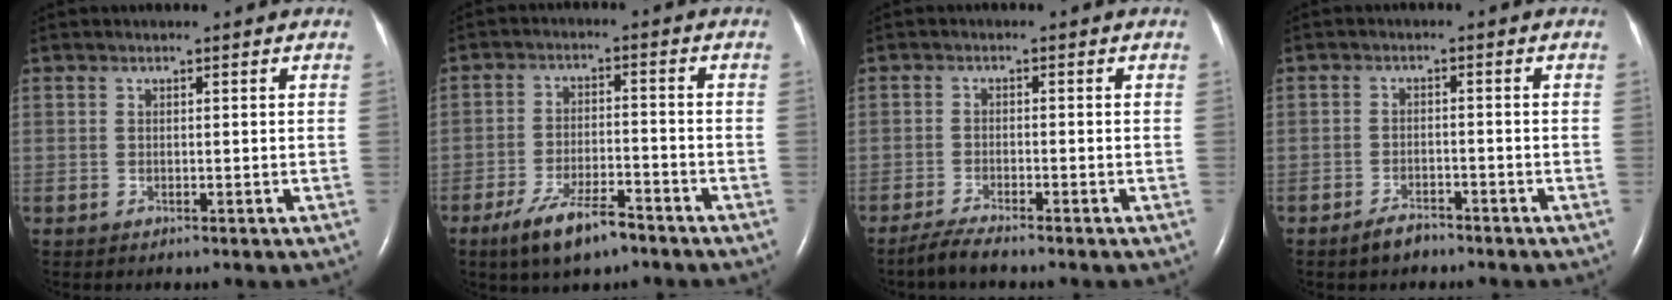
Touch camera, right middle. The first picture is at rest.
{"total": 8.0, "force": [-5.6, 2.2, 5.2], "torque": [-0.102, -0.007, -0.096]}
{"total": 3.1, "force": [-2.8, -0.1, 1.4], "torque": [-0.036, -0.011, -0.055]}
{"total": 2.9, "force": [-2.4, 1.0, 1.1], "torque": [-0.031, -0.002, -0.040]}